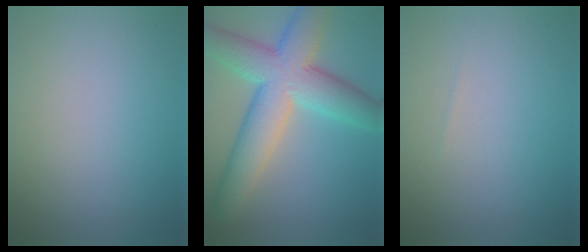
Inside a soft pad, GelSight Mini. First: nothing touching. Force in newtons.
{"total": 9.7, "press": 9.7, "slide": 0.4}
{"total": 0.0}